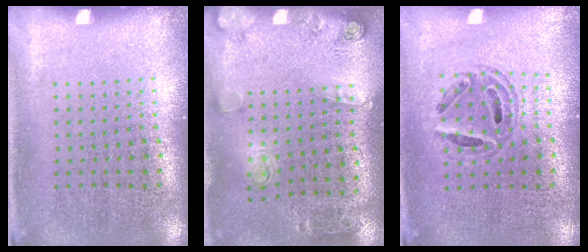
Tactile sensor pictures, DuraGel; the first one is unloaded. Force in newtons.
{"total": 2.0, "press": 1.2, "slide": 1.6}
{"total": 0.8, "press": 0.8, "slide": 0.1}